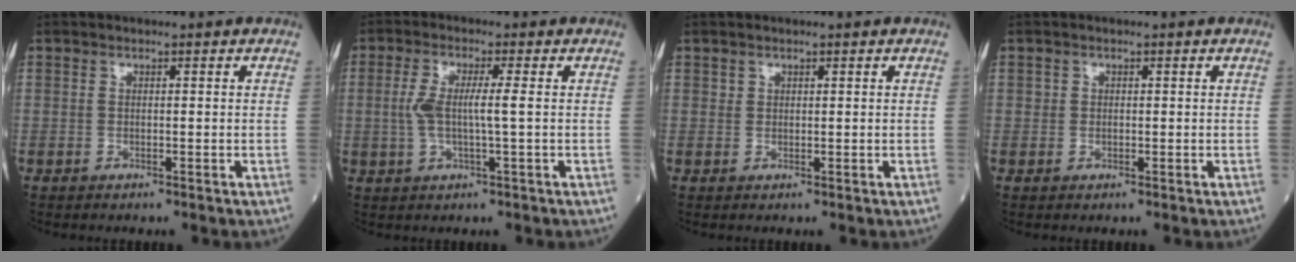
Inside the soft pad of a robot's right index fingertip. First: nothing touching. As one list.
[{"total": 5.2, "force": [0.2, 0.3, 5.2], "torque": [-0.112, 0.004, 0.001]}, {"total": 0.5, "force": [0.3, 0.4, 0.0], "torque": [0.005, 0.001, 0.002]}, {"total": 0.6, "force": [0.0, 0.6, 0.1], "torque": [0.001, 0.003, -0.002]}]